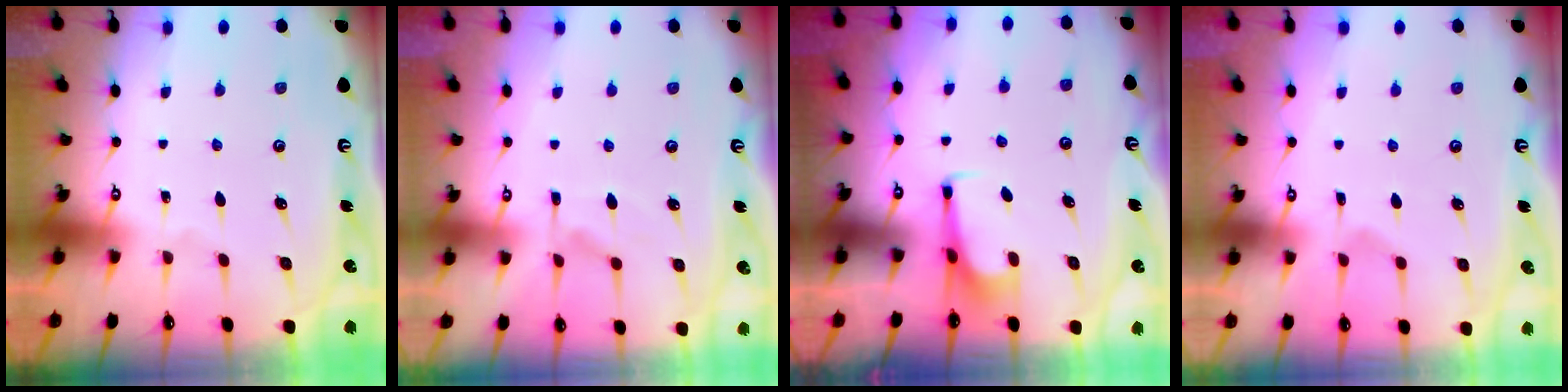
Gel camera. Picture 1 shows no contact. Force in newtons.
{"total": 6.2, "press": 6.1, "slide": 1.4}
{"total": 2.1, "press": 2.1, "slide": 0.1}
{"total": 2.8, "press": 2.6, "slide": 1.2}